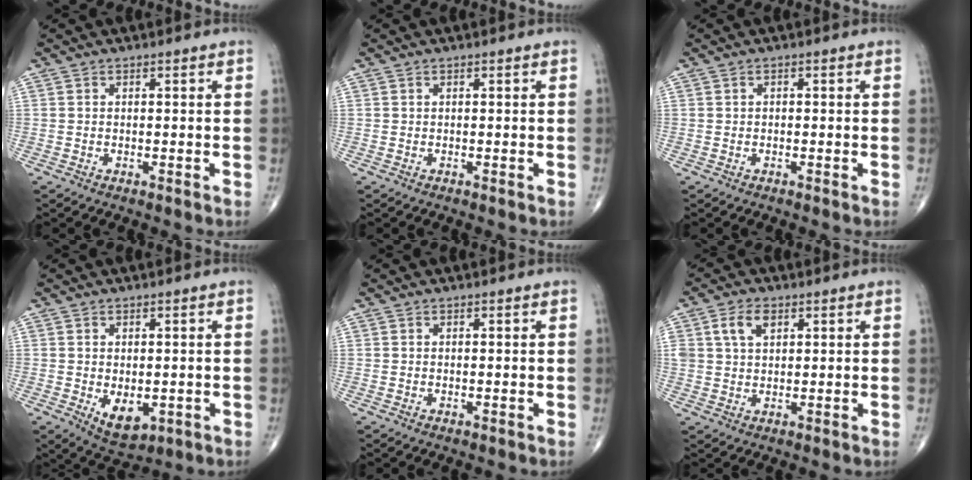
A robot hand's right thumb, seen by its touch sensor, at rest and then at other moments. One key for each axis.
{"total": 0.0}
{"total": 0.0}
{"total": 6.4, "fx": -1.4, "fy": 3.7, "fz": 5.0, "tx": -0.062, "ty": -0.010, "tz": -0.009}
{"total": 0.0}
{"total": 5.0, "fx": 2.0, "fy": 3.1, "fz": 3.3, "tx": -0.056, "ty": 0.002, "tz": 0.040}